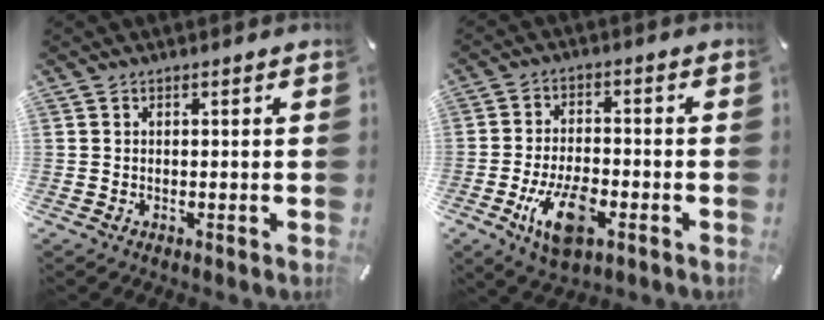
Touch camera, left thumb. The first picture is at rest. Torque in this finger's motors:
{"motor_torque": [-0.29, 1.91, 1.26, 0.59, 0.38]}